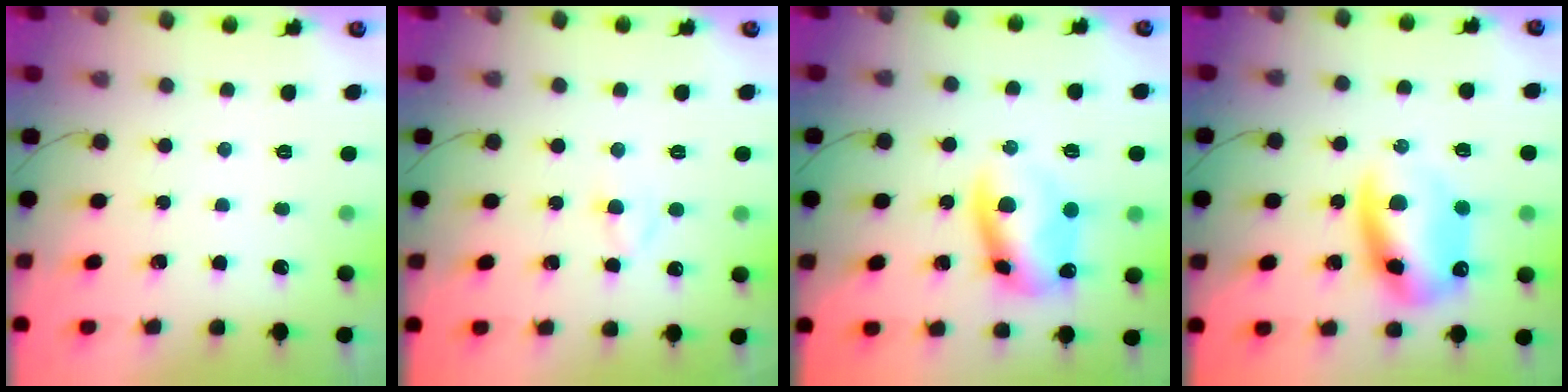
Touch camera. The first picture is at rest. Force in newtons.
{"total": 3.0, "press": 2.7, "slide": 1.3}
{"total": 10.6, "press": 10.5, "slide": 1.2}
{"total": 13.5, "press": 13.2, "slide": 3.0}